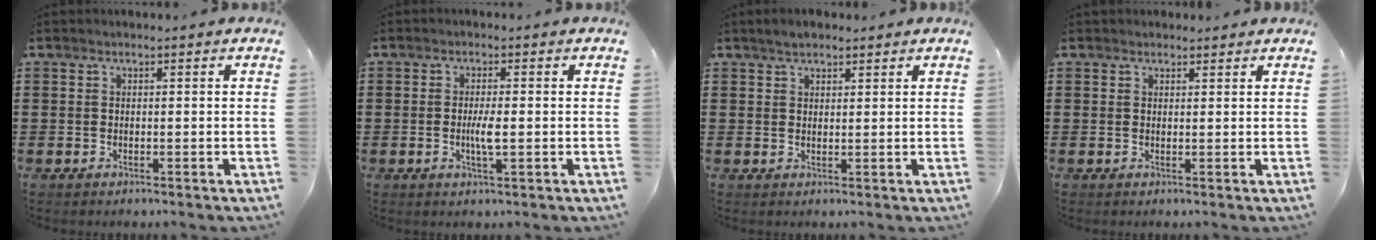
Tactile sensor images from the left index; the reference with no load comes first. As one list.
[{"total": 3.1, "force": [-0.3, 0.4, 3.1], "torque": [-0.062, -0.005, -0.009]}, {"total": 2.0, "force": [1.8, 0.7, 0.6], "torque": [-0.016, 0.006, 0.034]}, {"total": 1.2, "force": [1.1, 0.4, 0.1], "torque": [-0.004, 0.002, 0.023]}]